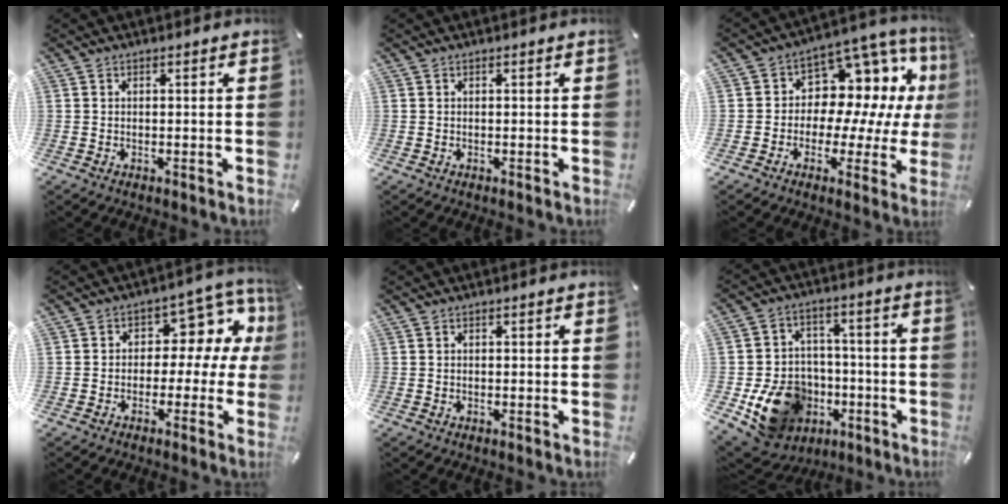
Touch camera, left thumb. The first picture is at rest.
{"total": 0.0}
{"total": 9.6, "force": [2.8, 7.8, 5.0], "torque": [-0.077, -0.049, 0.057]}
{"total": 10.7, "force": [2.4, 7.5, 7.2], "torque": [-0.086, -0.017, 0.038]}
{"total": 0.0}
{"total": 17.8, "force": [-6.0, 14.2, 8.8], "torque": [-0.149, 0.036, -0.081]}